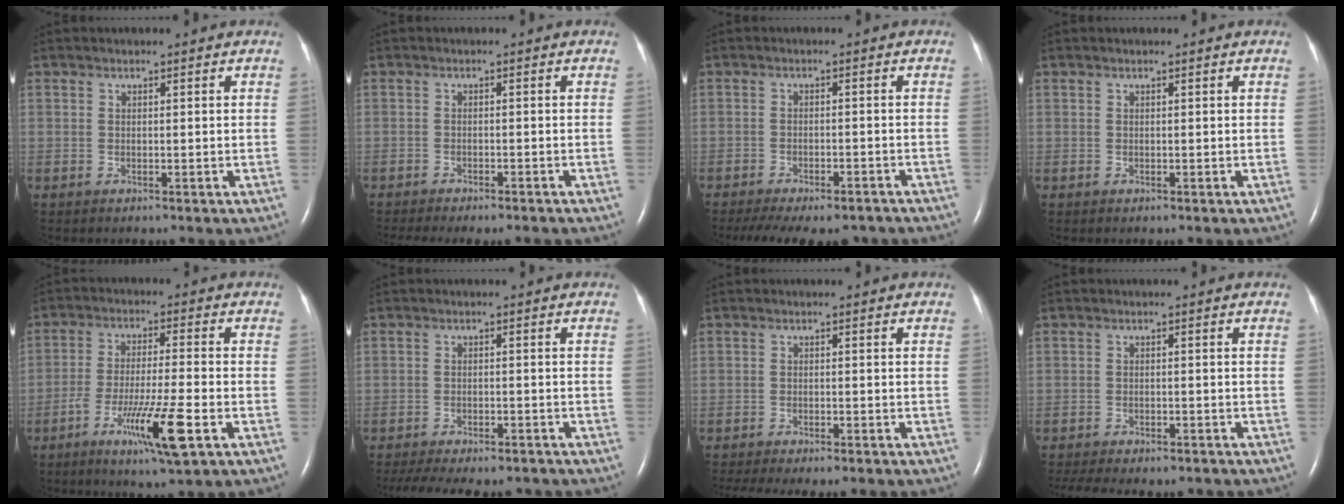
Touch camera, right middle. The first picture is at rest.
{"total": 10.1, "force": [-9.0, 1.7, 4.4], "torque": [-0.060, -0.011, -0.116]}
{"total": 15.4, "force": [-12.6, 5.5, 7.0], "torque": [-0.153, -0.012, -0.162]}
{"total": 0.0}
{"total": 10.1, "force": [-4.8, -0.1, 8.9], "torque": [-0.165, -0.021, -0.085]}
{"total": 15.4, "force": [-13.4, 4.1, 6.4], "torque": [-0.148, -0.014, -0.178]}
{"total": 12.2, "force": [-10.7, 1.8, 5.5], "torque": [-0.086, -0.015, -0.142]}
{"total": 12.5, "force": [-11.1, 3.2, 4.9], "torque": [-0.093, -0.008, -0.144]}